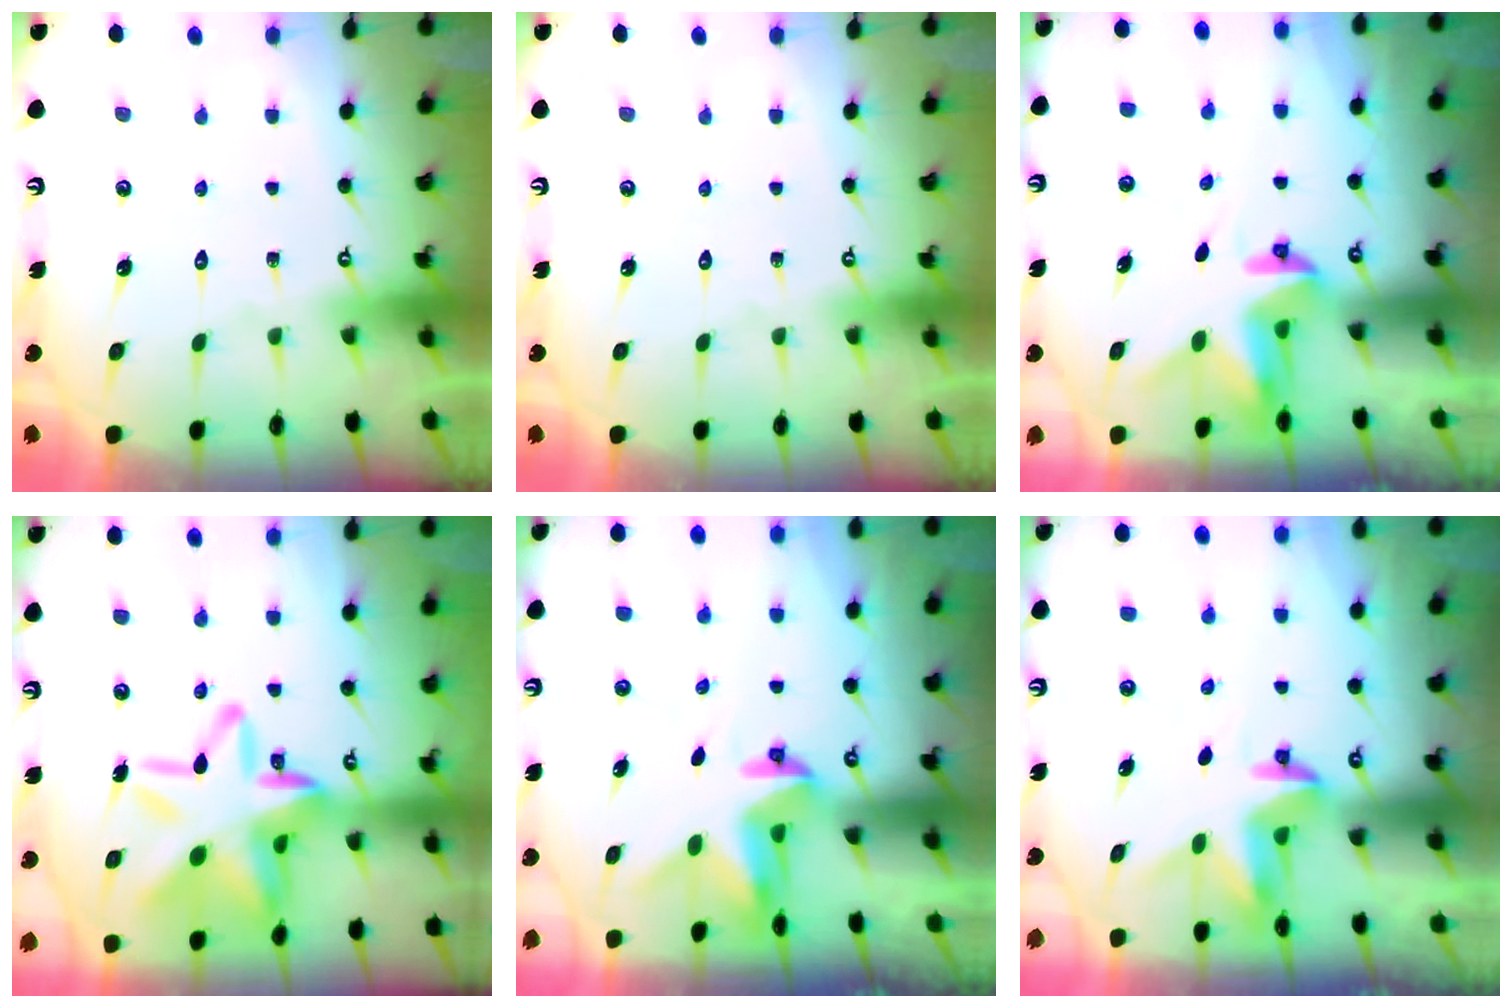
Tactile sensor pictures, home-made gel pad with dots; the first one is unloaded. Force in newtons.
{"total": 0.0}
{"total": 3.6, "press": 3.6, "slide": 0.0}
{"total": 21.4, "press": 21.3, "slide": 1.5}
{"total": 3.2, "press": 3.2, "slide": 0.1}
{"total": 3.9, "press": 3.9, "slide": 0.3}